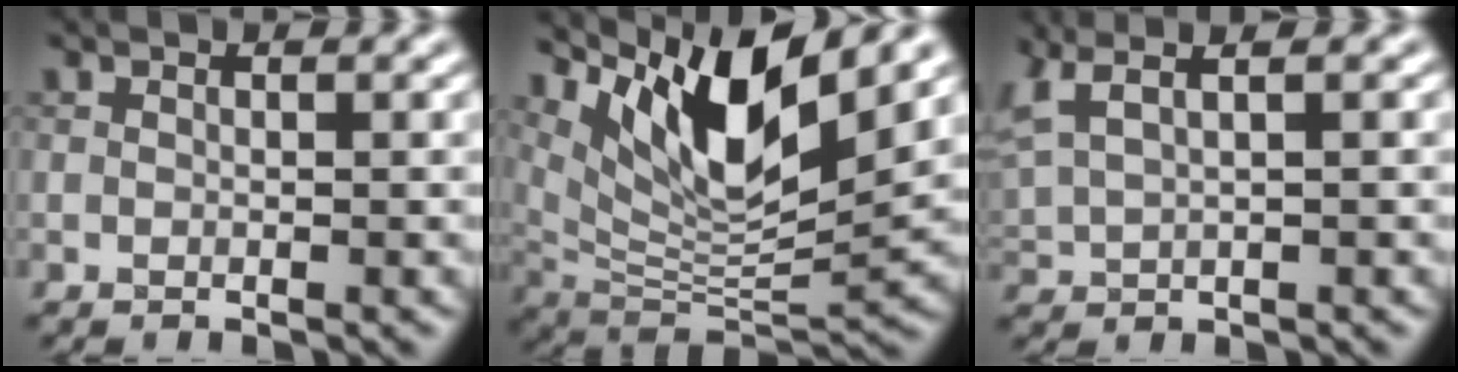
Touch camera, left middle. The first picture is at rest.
{"total": 10.2, "force": [5.6, 3.0, 8.0], "torque": [-0.138, -0.012, 0.112]}
{"total": 5.2, "force": [3.2, 2.1, 3.5], "torque": [-0.085, 0.027, 0.057]}